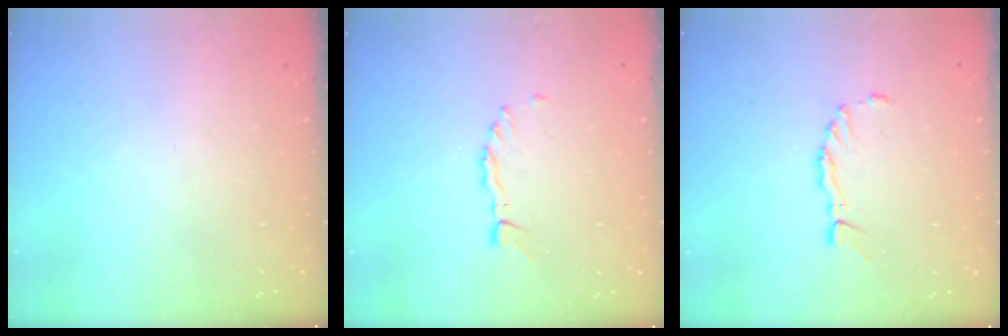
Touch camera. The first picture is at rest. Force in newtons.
{"total": 2.2, "press": 2.2, "slide": 0.3}
{"total": 2.7, "press": 2.7, "slide": 0.2}